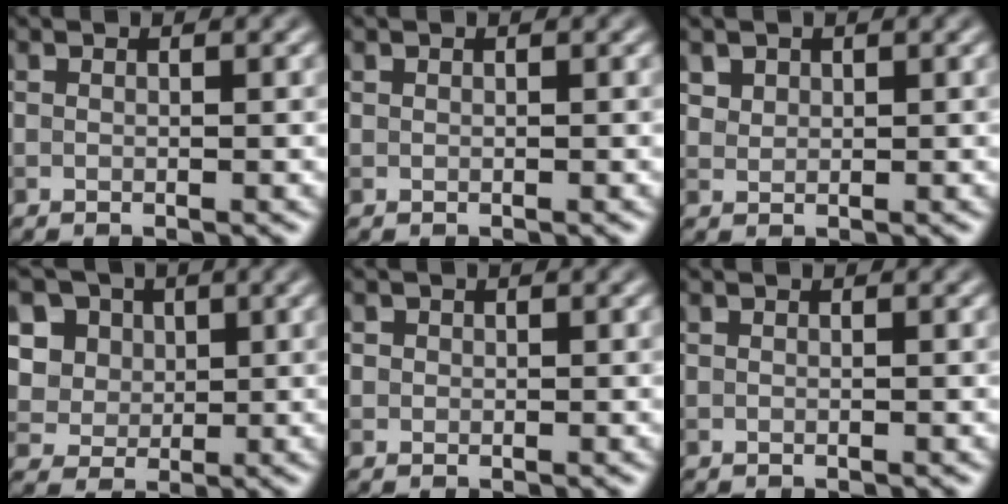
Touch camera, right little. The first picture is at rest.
{"total": 0.0}
{"total": 2.5, "force": [1.7, 1.5, 0.9], "torque": [-0.029, -0.001, 0.040]}
{"total": 10.0, "force": [4.7, 7.7, 4.3], "torque": [-0.097, 0.018, 0.066]}
{"total": 0.8, "force": [0.3, 0.8, 0.1], "torque": [0.003, -0.002, 0.001]}
{"total": 0.0}